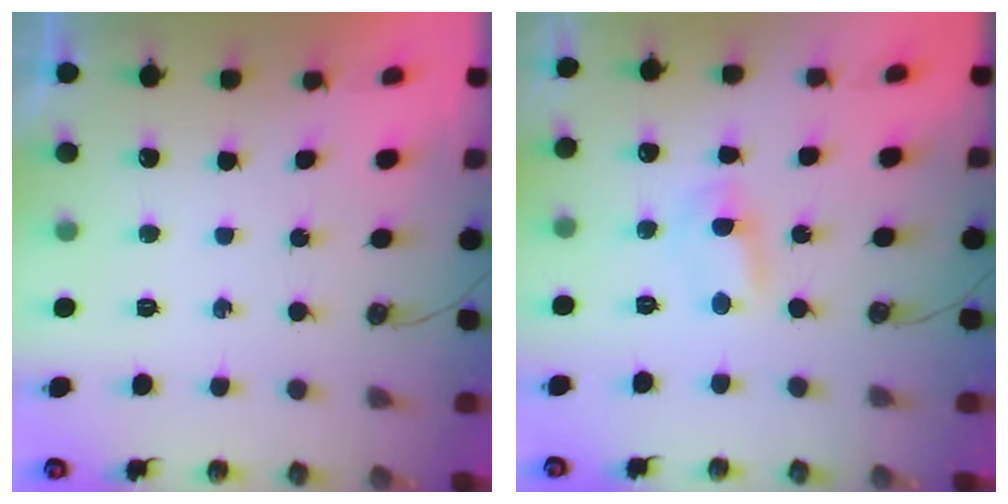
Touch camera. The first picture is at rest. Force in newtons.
{"total": 1.5, "press": 1.5, "slide": 0.2}